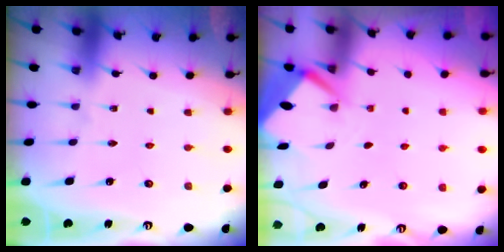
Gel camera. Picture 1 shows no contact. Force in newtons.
{"total": 2.7, "press": 2.7, "slide": 0.3}